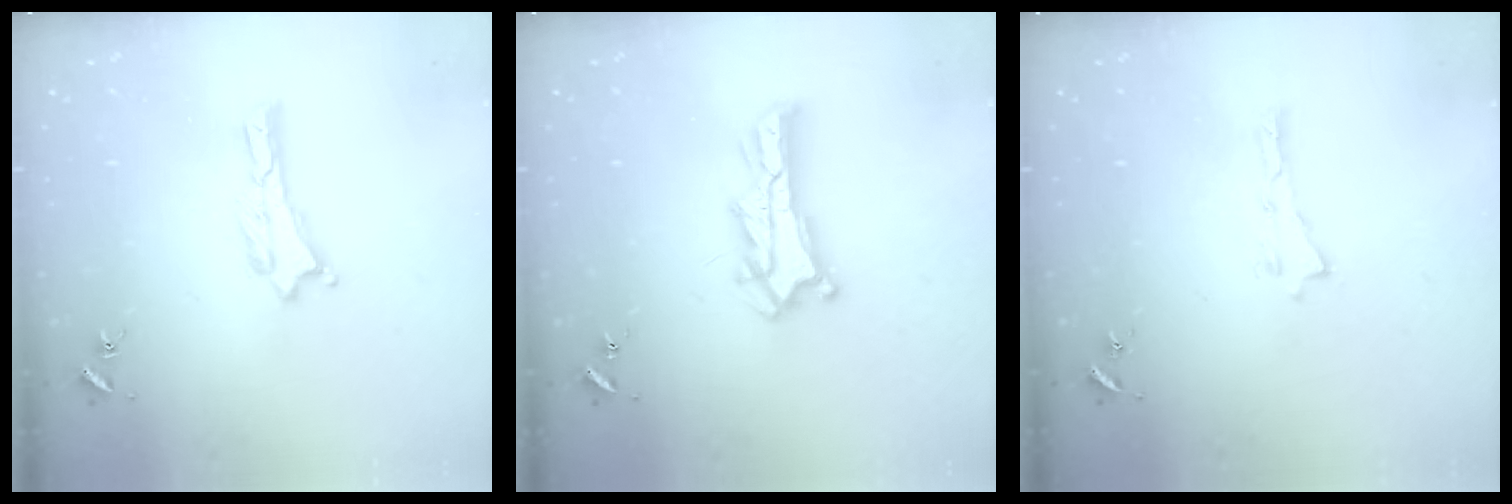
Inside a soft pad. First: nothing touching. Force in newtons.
{"total": 5.2, "press": 5.2, "slide": 0.5}
{"total": 0.0}